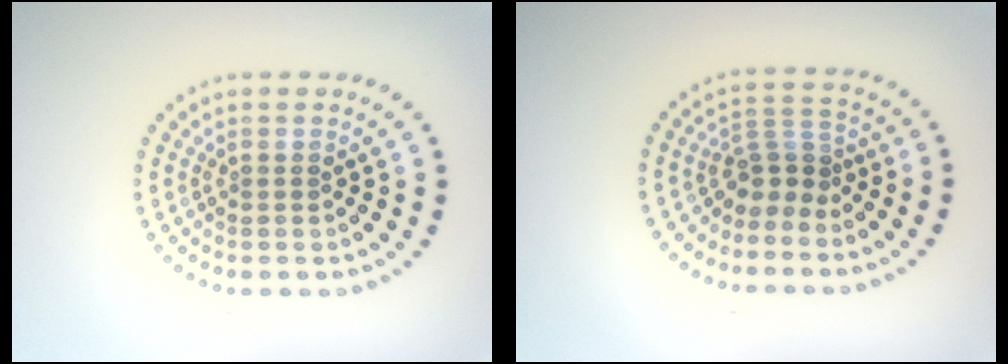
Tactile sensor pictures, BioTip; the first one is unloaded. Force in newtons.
{"total": 2.7, "press": 1.7, "slide": 2.0}